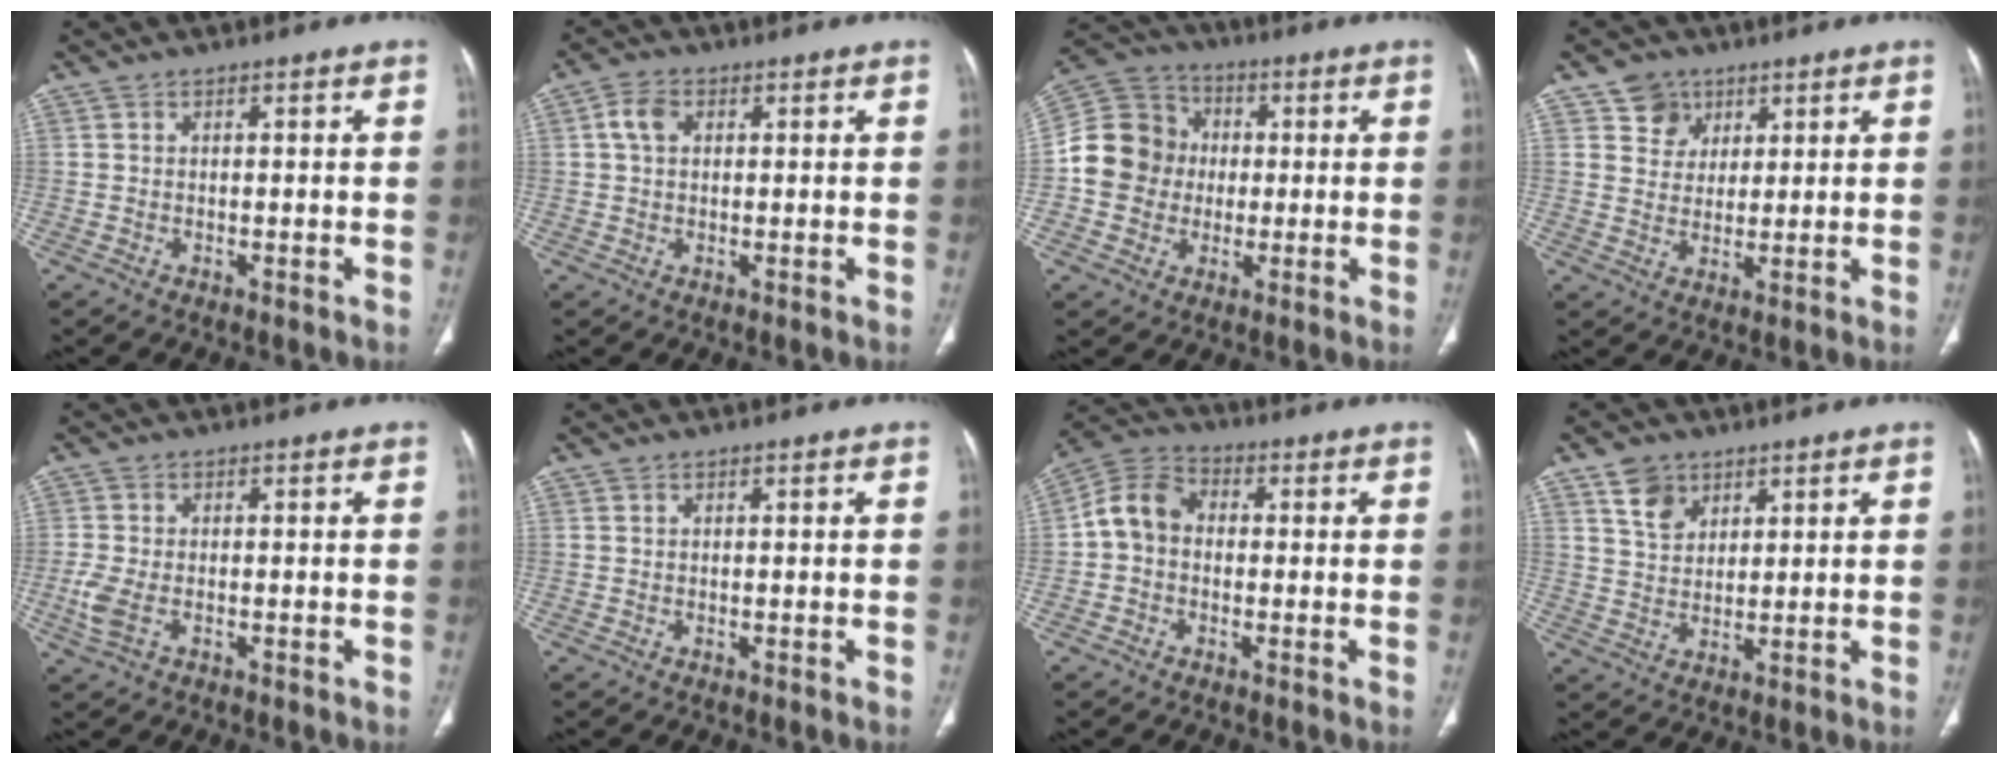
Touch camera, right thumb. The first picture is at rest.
{"total": 3.7, "force": [0.8, 2.6, 2.5], "torque": [-0.048, 0.008, 0.014]}
{"total": 13.0, "force": [-0.7, 12.1, 4.9], "torque": [-0.077, 0.031, -0.017]}
{"total": 5.6, "force": [3.0, 4.6, 0.8], "torque": [0.010, -0.015, 0.053]}
{"total": 4.1, "force": [-1.3, 2.2, 3.2], "torque": [-0.089, -0.002, -0.026]}
{"total": 0.0}
{"total": 7.9, "force": [-0.4, 6.3, 4.8], "torque": [-0.077, 0.026, -0.023]}
{"total": 5.9, "force": [3.4, 4.1, 2.4], "torque": [-0.022, -0.021, 0.068]}